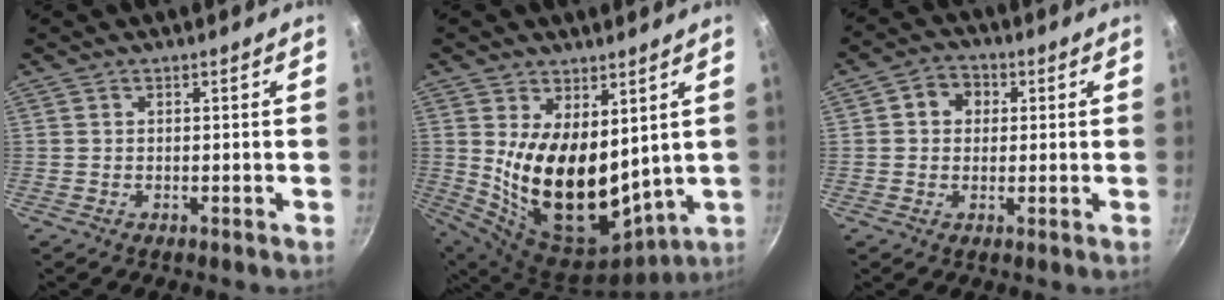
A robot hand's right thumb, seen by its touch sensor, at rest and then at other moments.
{"total": 19.1, "force": [3.7, 10.9, 15.2], "torque": [-0.240, -0.053, 0.092]}
{"total": 5.6, "force": [1.4, 4.7, 2.6], "torque": [-0.014, 0.005, 0.010]}